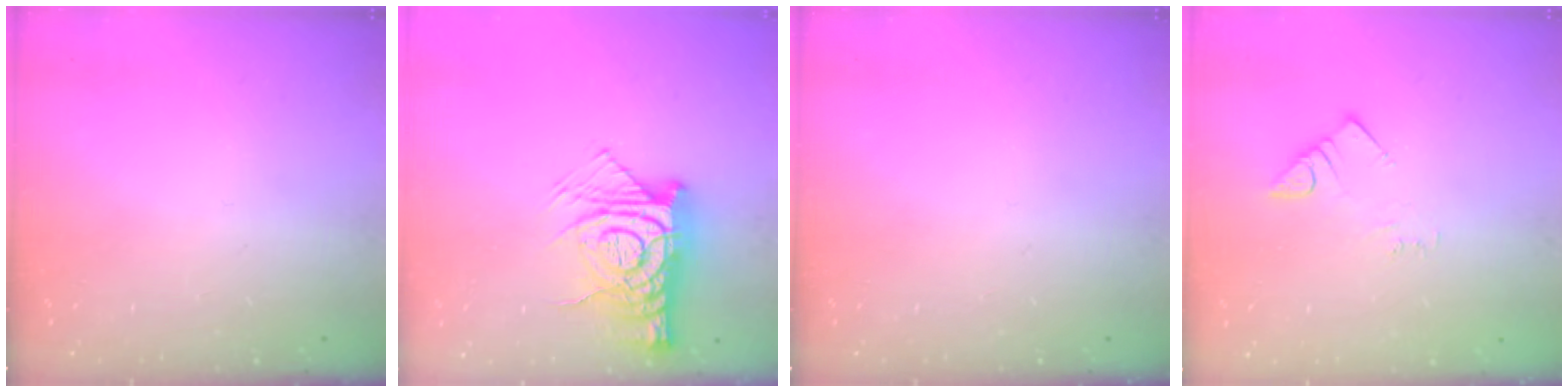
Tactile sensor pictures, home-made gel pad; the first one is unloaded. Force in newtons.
{"total": 12.2, "press": 12.1, "slide": 1.4}
{"total": 0.0}
{"total": 2.8, "press": 2.8, "slide": 0.2}